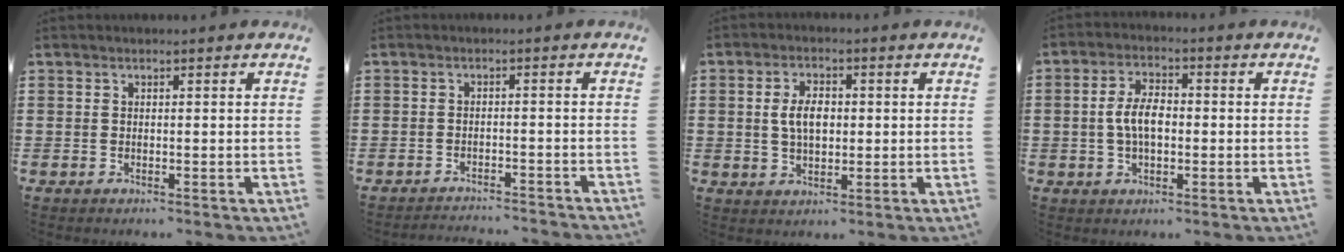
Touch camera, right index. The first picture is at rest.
{"total": 2.3, "force": [-2.2, -0.1, 0.2], "torque": [-0.007, 0.001, -0.048]}
{"total": 4.9, "force": [0.4, 2.7, 4.0], "torque": [-0.081, 0.005, 0.000]}
{"total": 5.8, "force": [-0.4, 3.0, 4.9], "torque": [-0.113, 0.002, -0.015]}